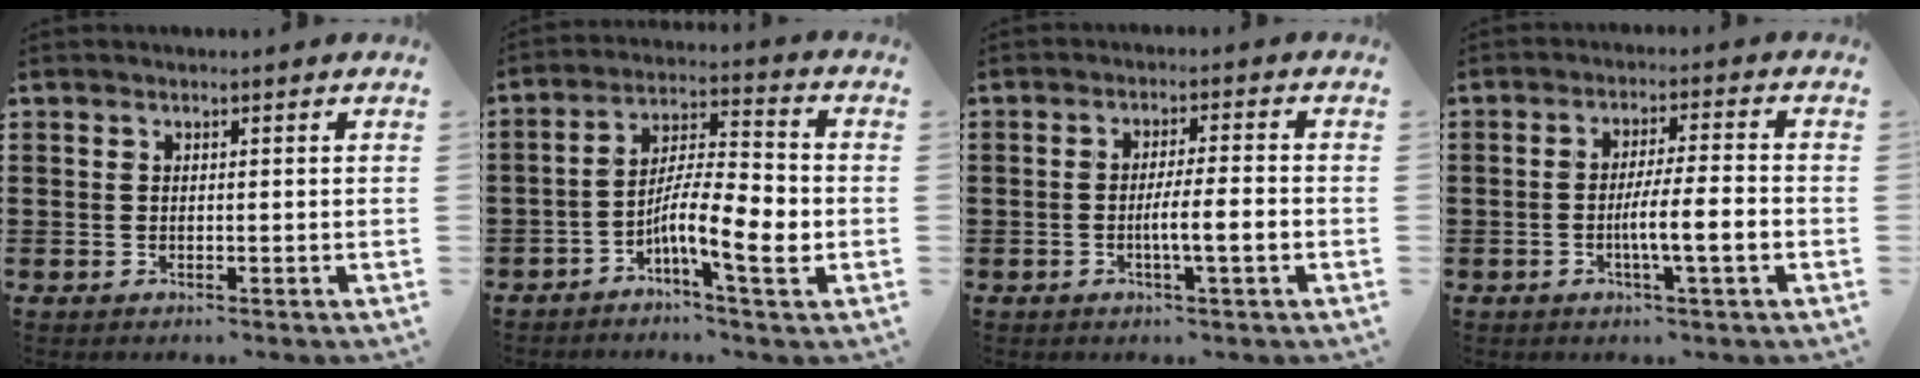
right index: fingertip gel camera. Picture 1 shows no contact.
{"total": 9.6, "force": [-3.6, 1.9, 8.7], "torque": [-0.166, -0.001, -0.068]}
{"total": 4.5, "force": [-1.3, 0.1, 4.3], "torque": [-0.076, -0.004, -0.025]}
{"total": 6.0, "force": [-1.8, 0.3, 5.7], "torque": [-0.097, -0.001, -0.033]}